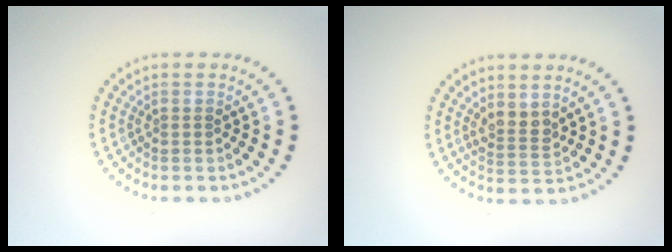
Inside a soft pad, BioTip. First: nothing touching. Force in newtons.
{"total": 2.0, "press": 1.7, "slide": 1.2}